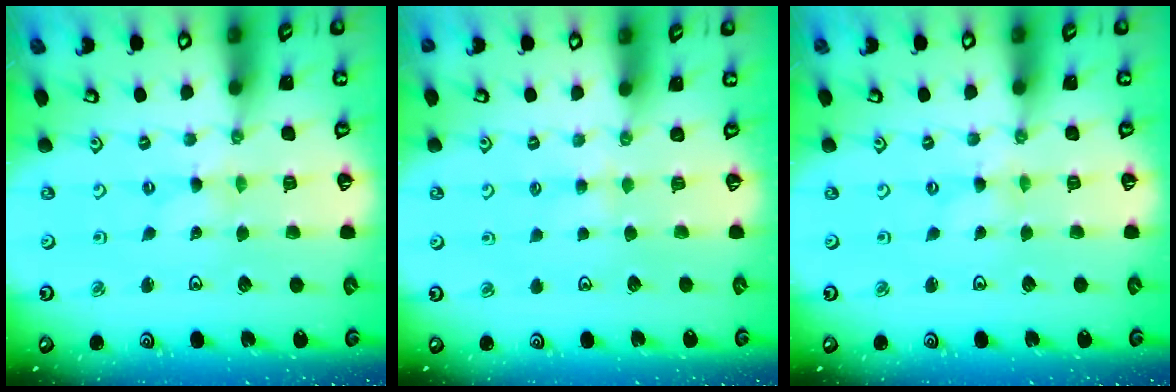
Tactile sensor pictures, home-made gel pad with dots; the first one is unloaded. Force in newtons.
{"total": 2.8, "press": 2.7, "slide": 0.5}
{"total": 0.0}